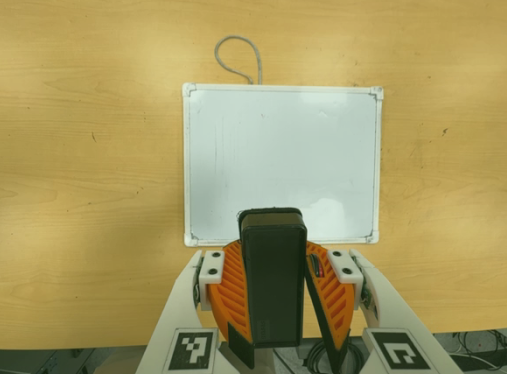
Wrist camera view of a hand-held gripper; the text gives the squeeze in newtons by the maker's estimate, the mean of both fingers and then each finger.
{"total": 9.3, "left": 9.3, "right": 9.3}